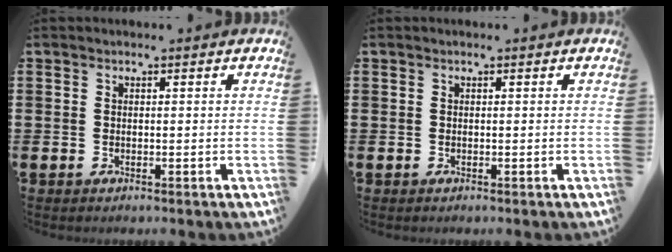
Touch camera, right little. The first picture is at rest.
{"total": 0.0}